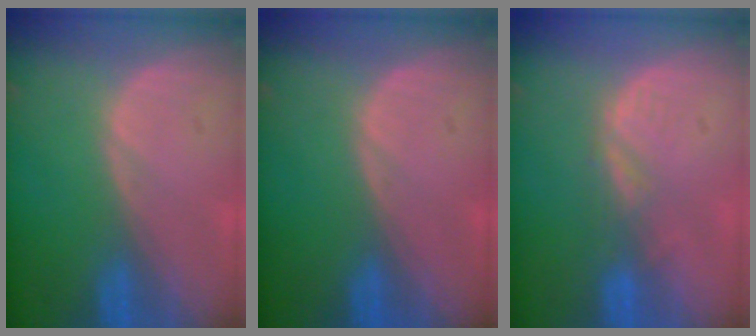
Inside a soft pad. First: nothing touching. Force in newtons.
{"total": 0.0}
{"total": 2.8, "press": 2.2, "slide": 1.7}